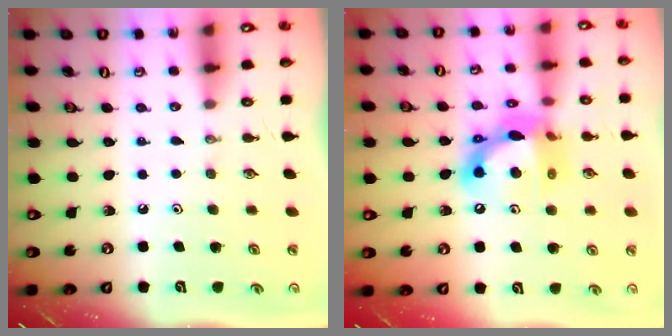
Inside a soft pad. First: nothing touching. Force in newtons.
{"total": 14.9, "press": 14.8, "slide": 1.3}